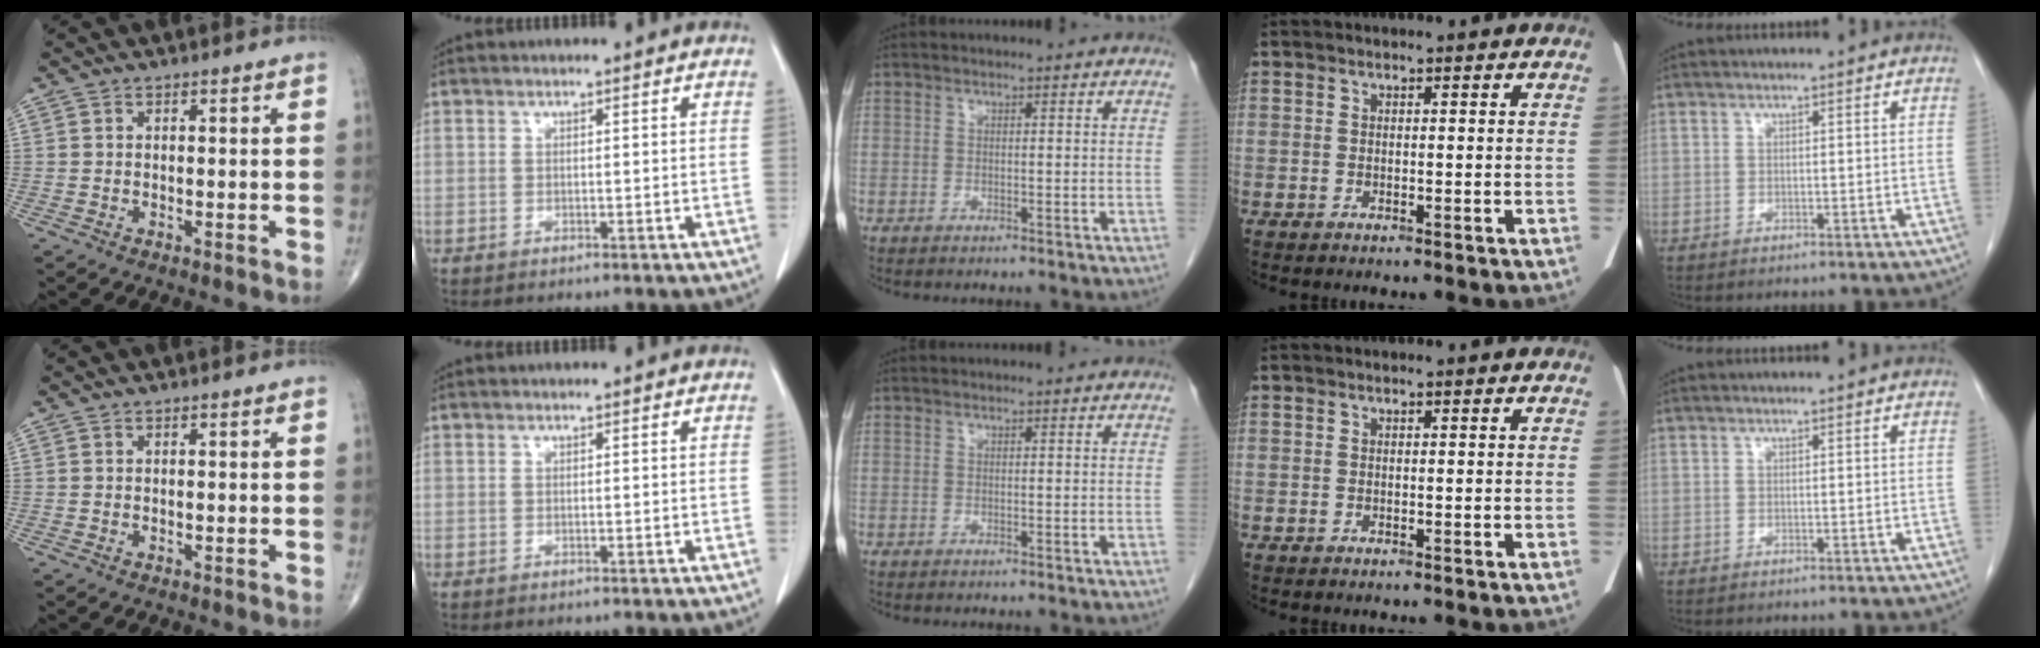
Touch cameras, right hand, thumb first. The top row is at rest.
{}